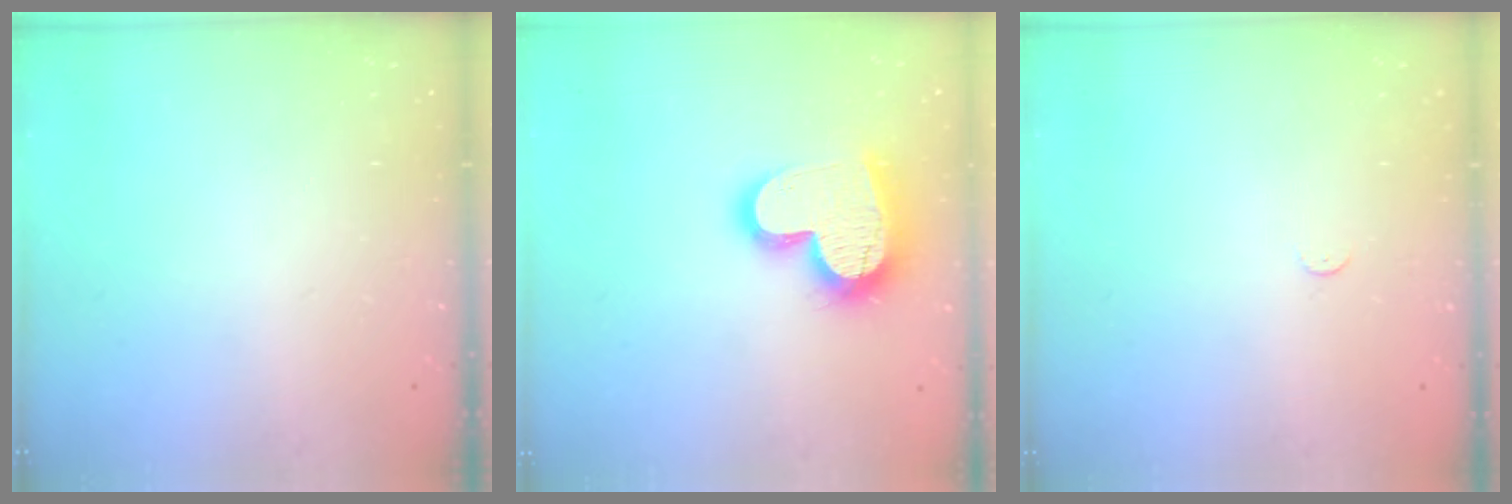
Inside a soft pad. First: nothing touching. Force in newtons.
{"total": 18.1, "press": 18.0, "slide": 1.5}
{"total": 2.3, "press": 2.3, "slide": 0.3}